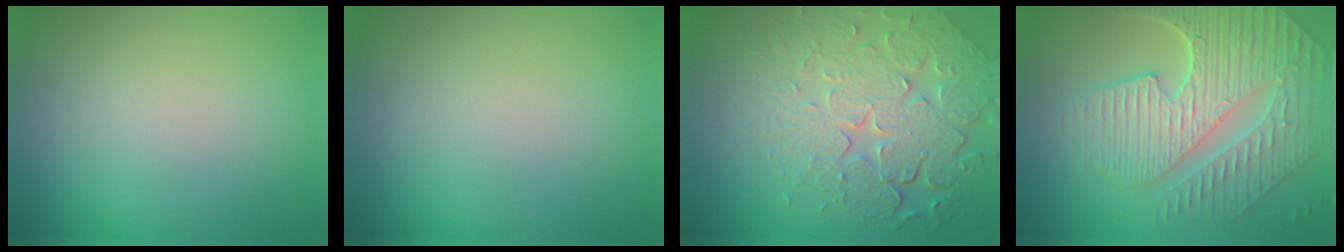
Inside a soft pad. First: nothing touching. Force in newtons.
{"total": 0.0}
{"total": 8.0, "press": 5.7, "slide": 5.7}
{"total": 9.5, "press": 6.4, "slide": 7.1}